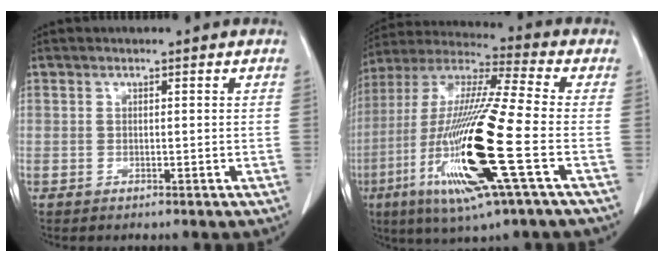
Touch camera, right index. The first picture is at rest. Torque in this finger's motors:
{"motor_torque": [2.14, 0.00, 0.96, 0.20]}